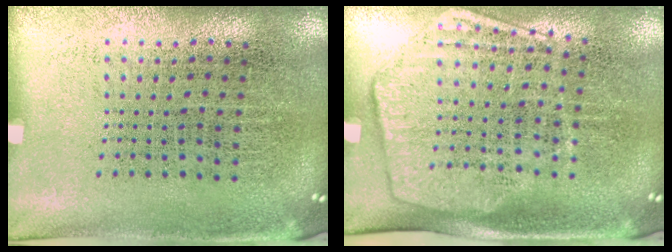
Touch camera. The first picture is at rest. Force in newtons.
{"total": 1.9, "press": 1.6, "slide": 1.1}